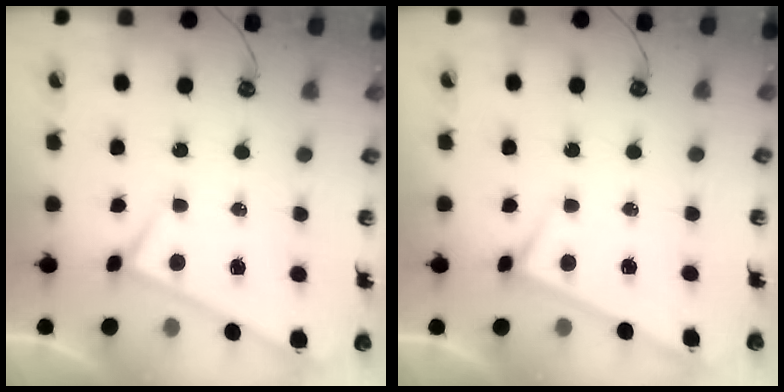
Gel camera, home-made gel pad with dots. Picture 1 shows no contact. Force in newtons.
{"total": 3.3, "press": 3.3, "slide": 0.3}